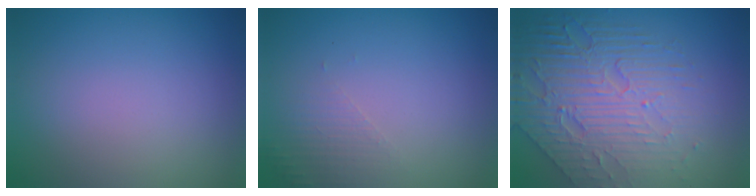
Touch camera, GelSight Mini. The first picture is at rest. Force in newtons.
{"total": 1.6, "press": 1.6, "slide": 0.4}
{"total": 8.1, "press": 5.6, "slide": 5.9}